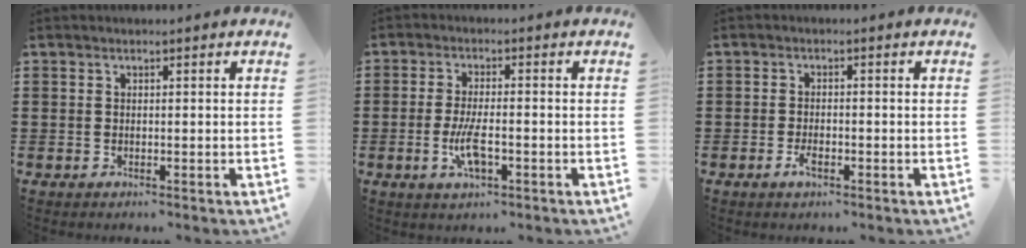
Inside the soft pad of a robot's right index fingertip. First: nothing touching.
{"total": 5.6, "force": [-1.7, 1.6, 5.1], "torque": [-0.112, -0.007, -0.035]}
{"total": 2.3, "force": [-1.1, 0.8, 1.9], "torque": [-0.042, -0.003, -0.021]}